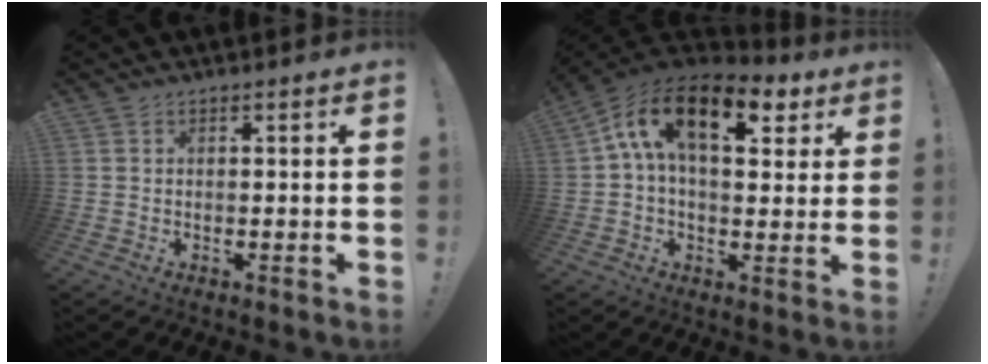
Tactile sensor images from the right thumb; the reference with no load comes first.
{"total": 17.6, "force": [6.8, 9.2, 13.4], "torque": [-0.223, -0.021, 0.111]}